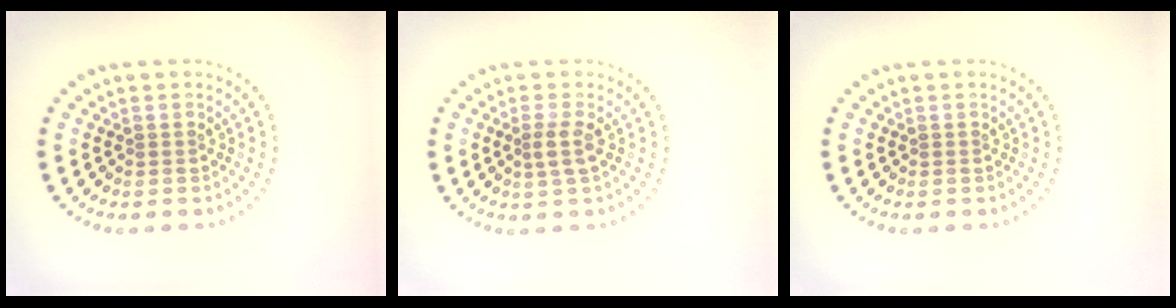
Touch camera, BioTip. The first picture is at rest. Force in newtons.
{"total": 1.7, "press": 1.4, "slide": 1.0}
{"total": 0.0}